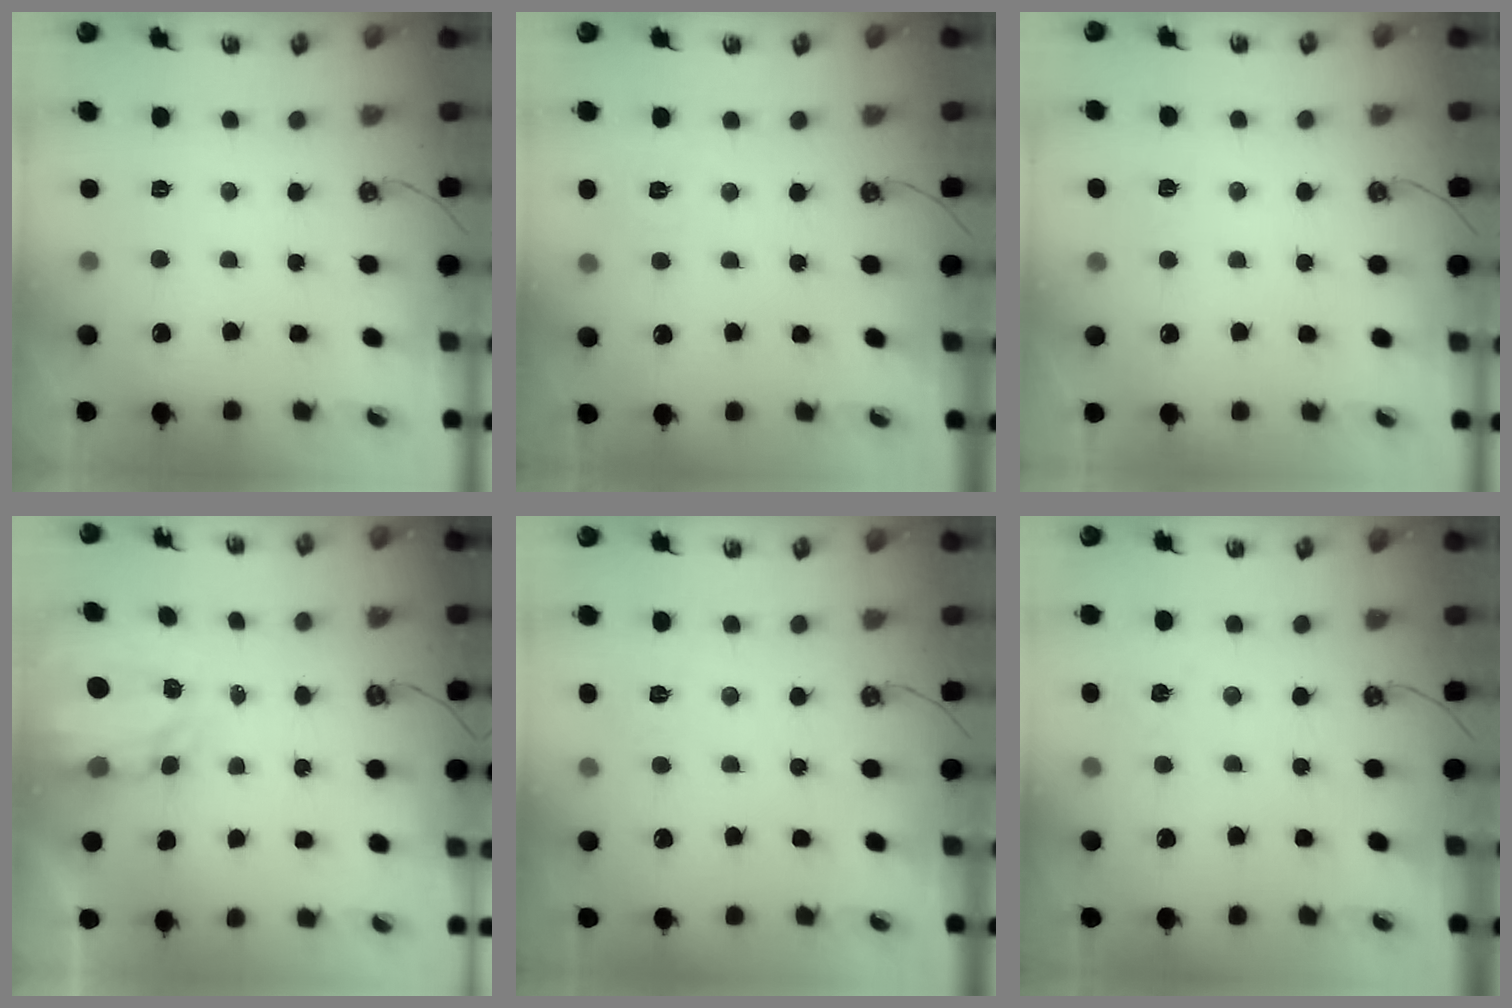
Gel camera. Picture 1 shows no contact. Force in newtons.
{"total": 6.2, "press": 6.1, "slide": 0.6}
{"total": 2.7, "press": 2.7, "slide": 0.3}
{"total": 3.9, "press": 3.9, "slide": 0.3}
{"total": 6.2, "press": 6.2, "slide": 0.7}
{"total": 5.0, "press": 5.0, "slide": 0.5}